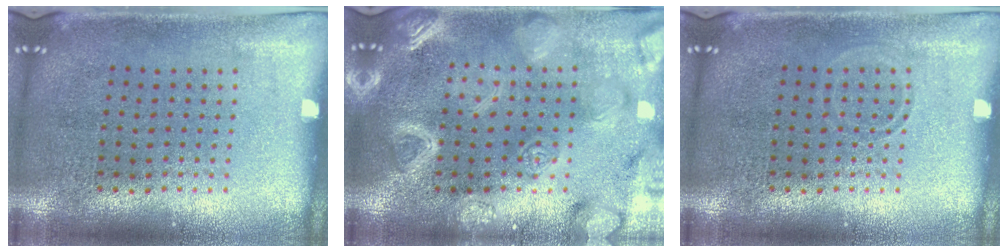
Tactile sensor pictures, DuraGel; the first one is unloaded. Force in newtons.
{"total": 5.9, "press": 5.8, "slide": 0.8}
{"total": 0.7, "press": 0.6, "slide": 0.3}